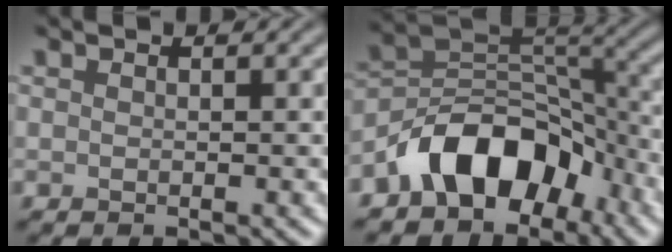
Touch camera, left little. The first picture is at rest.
{"total": 8.6, "force": [-5.2, 5.1, 4.6], "torque": [-0.053, 0.008, -0.099]}